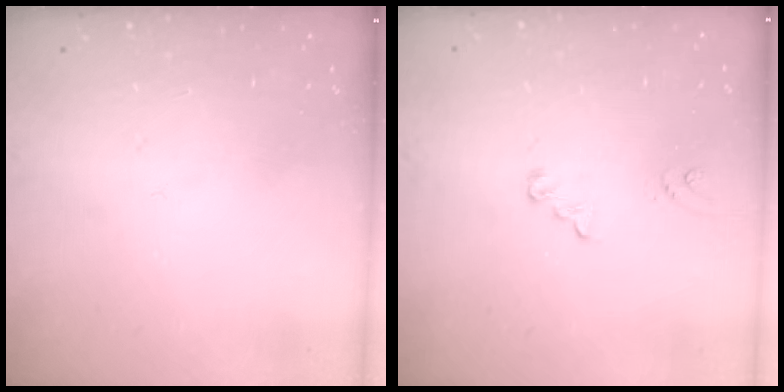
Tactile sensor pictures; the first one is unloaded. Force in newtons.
{"total": 4.5, "press": 4.5, "slide": 0.5}